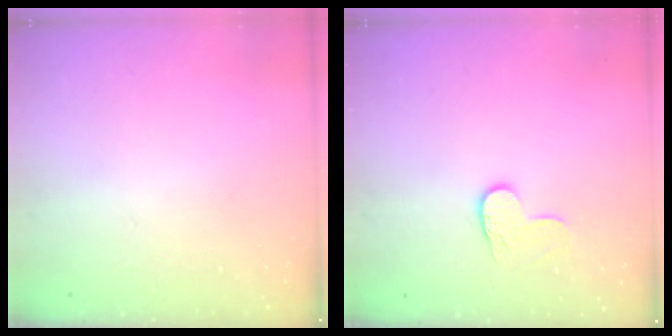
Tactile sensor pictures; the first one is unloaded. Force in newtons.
{"total": 6.4, "press": 6.4, "slide": 0.6}